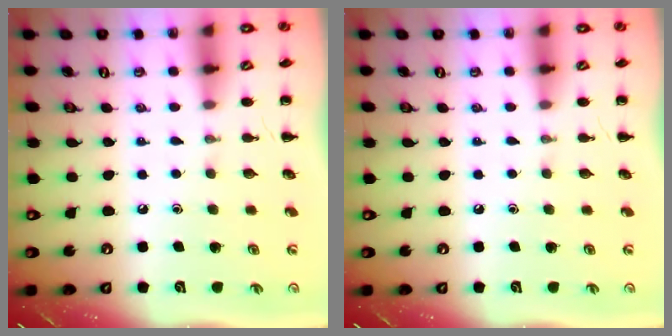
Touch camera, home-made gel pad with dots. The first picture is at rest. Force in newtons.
{"total": 0.0}